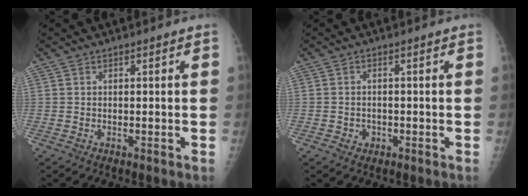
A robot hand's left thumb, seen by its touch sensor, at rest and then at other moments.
{"total": 1.6, "force": [-0.5, 1.4, 0.5], "torque": [-0.001, 0.004, -0.004]}